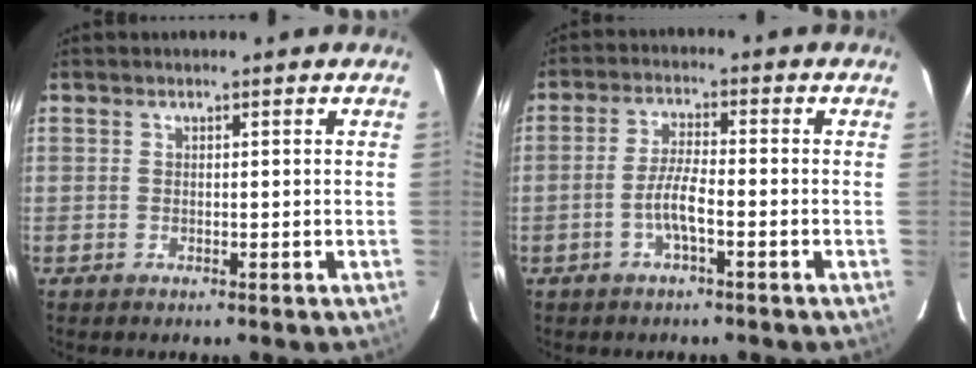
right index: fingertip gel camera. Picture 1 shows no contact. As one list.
[{"total": 4.8, "force": [-2.1, 0.5, 4.3], "torque": [-0.090, 0.004, -0.042]}]